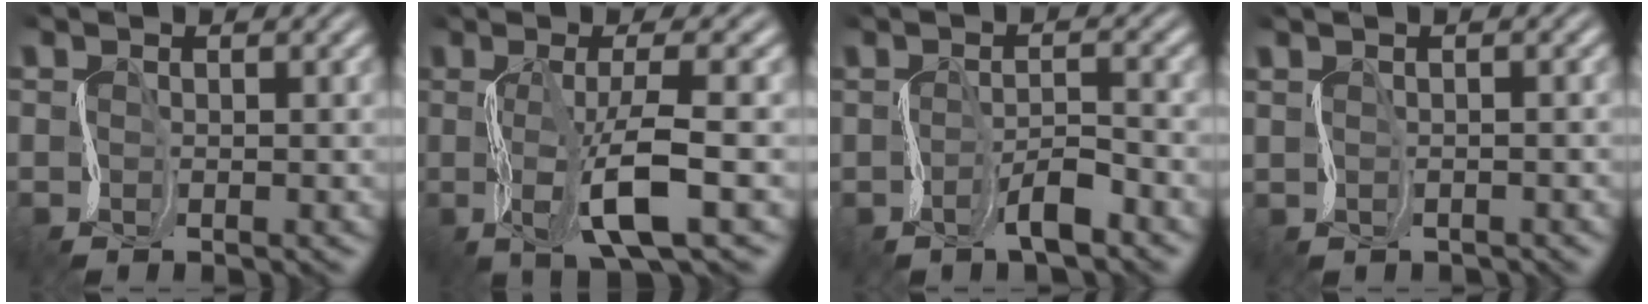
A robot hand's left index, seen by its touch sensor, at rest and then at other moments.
{"total": 5.1, "force": [-0.4, 0.7, 5.0], "torque": [-0.103, 0.015, -0.017]}
{"total": 1.0, "force": [-0.4, -0.4, 0.8], "torque": [-0.024, 0.013, -0.020]}
{"total": 0.9, "force": [0.7, -0.2, -0.4], "torque": [0.015, 0.010, 0.004]}